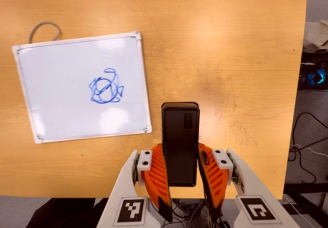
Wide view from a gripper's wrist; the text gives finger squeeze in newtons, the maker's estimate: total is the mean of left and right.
{"total": 7.4, "left": 5.0, "right": 9.7}